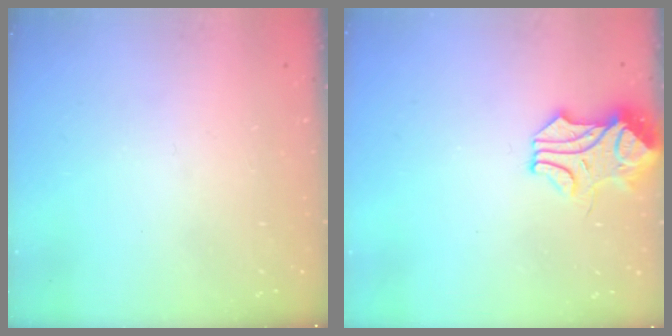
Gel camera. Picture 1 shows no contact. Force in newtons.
{"total": 1.1, "press": 0.9, "slide": 0.5}